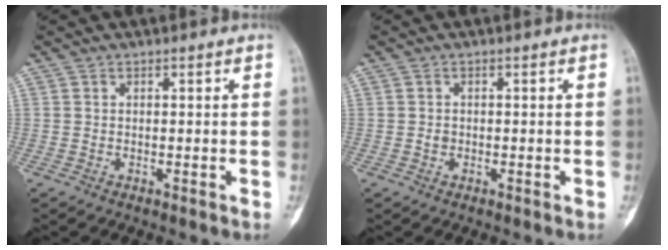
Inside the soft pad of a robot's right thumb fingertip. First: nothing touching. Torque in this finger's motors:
{"motor_torque": [-0.14, -0.18, 0.40, 0.11, 0.02]}